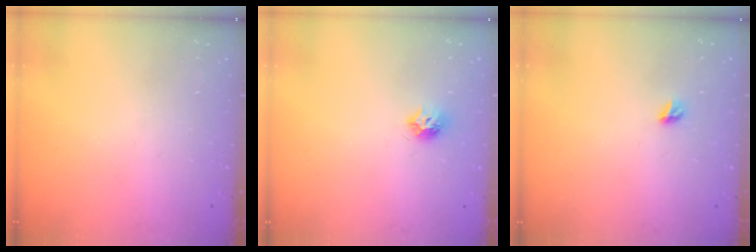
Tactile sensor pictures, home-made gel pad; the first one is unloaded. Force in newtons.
{"total": 6.5, "press": 6.5, "slide": 0.3}
{"total": 5.1, "press": 5.1, "slide": 0.5}